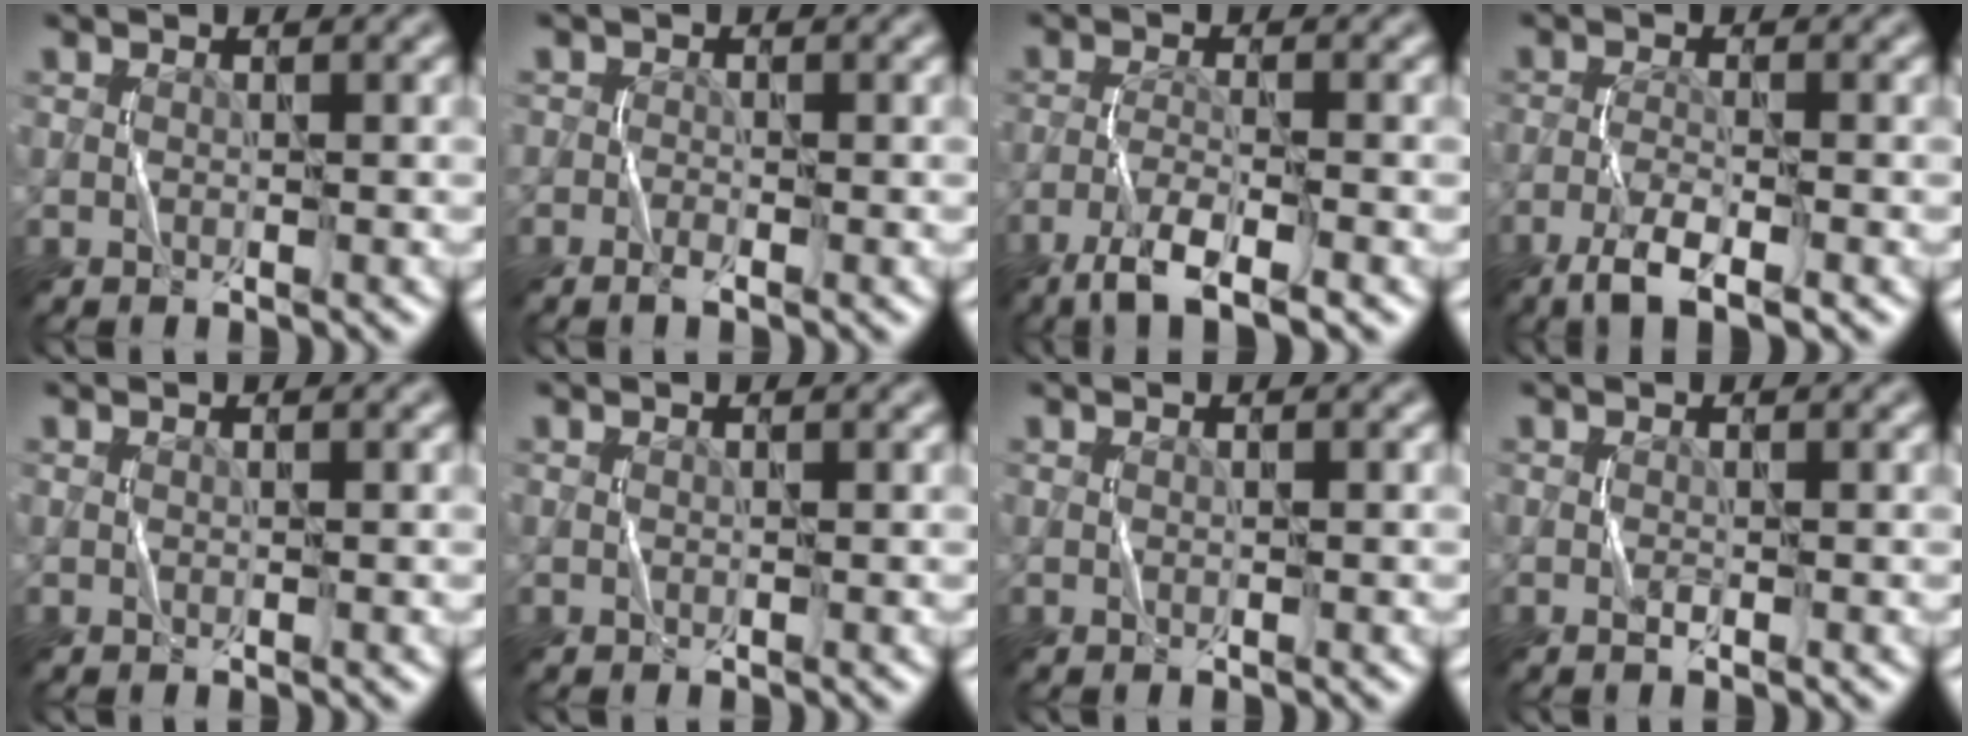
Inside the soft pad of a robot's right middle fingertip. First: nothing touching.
{"total": 1.0, "force": [-0.6, 0.5, 0.7], "torque": [-0.012, 0.000, -0.014]}
{"total": 4.7, "force": [-3.2, 0.8, 3.3], "torque": [-0.064, -0.004, -0.065]}
{"total": 3.9, "force": [-2.6, 0.7, 2.9], "torque": [-0.058, -0.003, -0.054]}
{"total": 0.0}
{"total": 0.0}
{"total": 0.0}
{"total": 0.6, "force": [-0.3, 0.1, 0.5], "torque": [-0.011, 0.000, -0.005]}